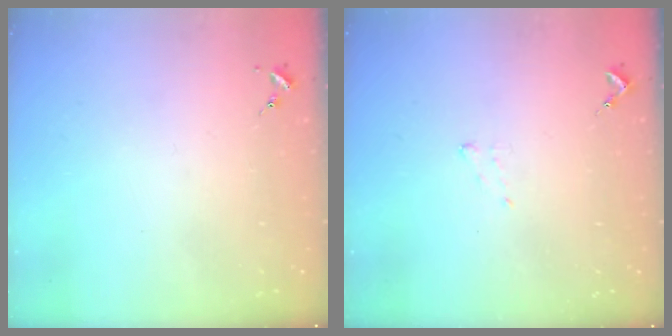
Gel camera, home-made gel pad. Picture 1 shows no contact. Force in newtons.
{"total": 4.8, "press": 4.8, "slide": 0.6}